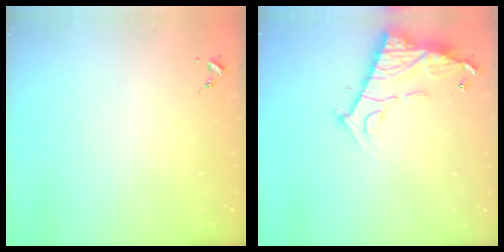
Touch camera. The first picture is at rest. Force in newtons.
{"total": 11.7, "press": 11.6, "slide": 0.8}